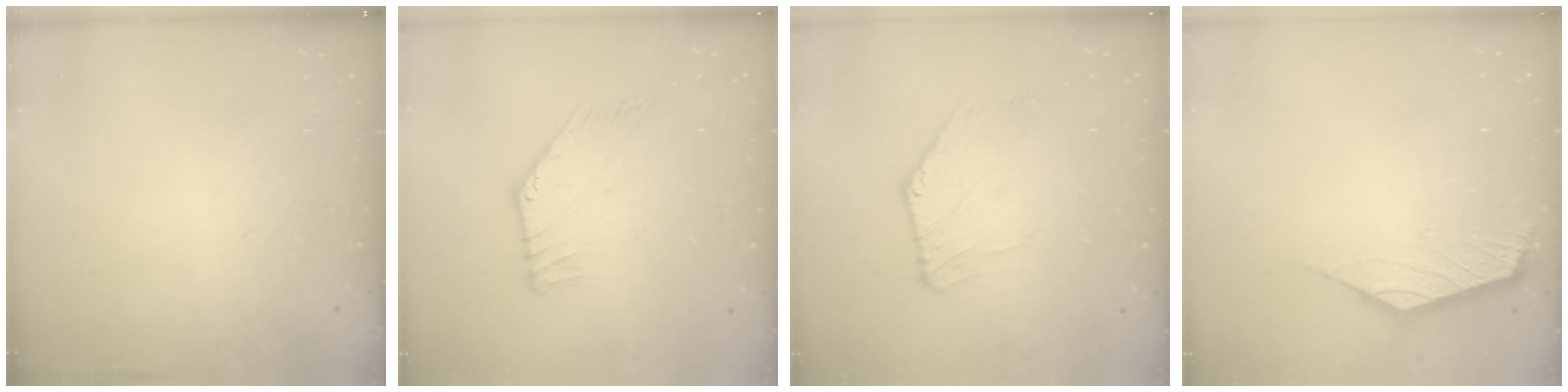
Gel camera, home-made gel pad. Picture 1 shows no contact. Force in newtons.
{"total": 2.8, "press": 2.8, "slide": 0.0}
{"total": 3.1, "press": 3.1, "slide": 0.1}
{"total": 2.5, "press": 2.4, "slide": 0.6}